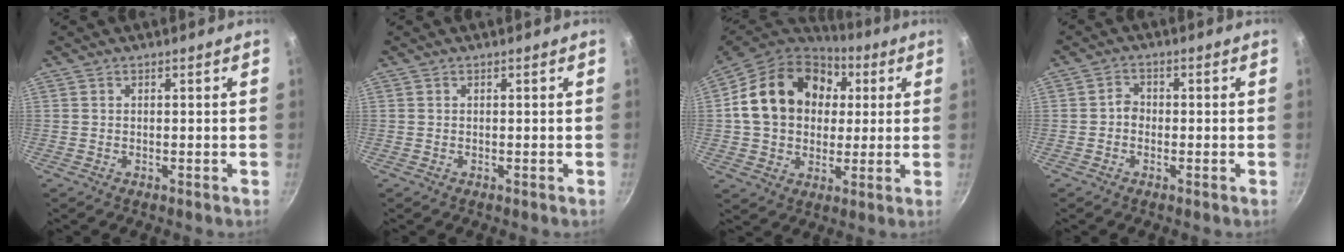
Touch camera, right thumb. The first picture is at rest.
{"total": 0.0}
{"total": 21.3, "force": [4.2, 16.6, 12.6], "torque": [-0.202, 0.023, 0.064]}
{"total": 2.2, "force": [-0.7, 1.8, 1.0], "torque": [-0.007, 0.013, -0.017]}